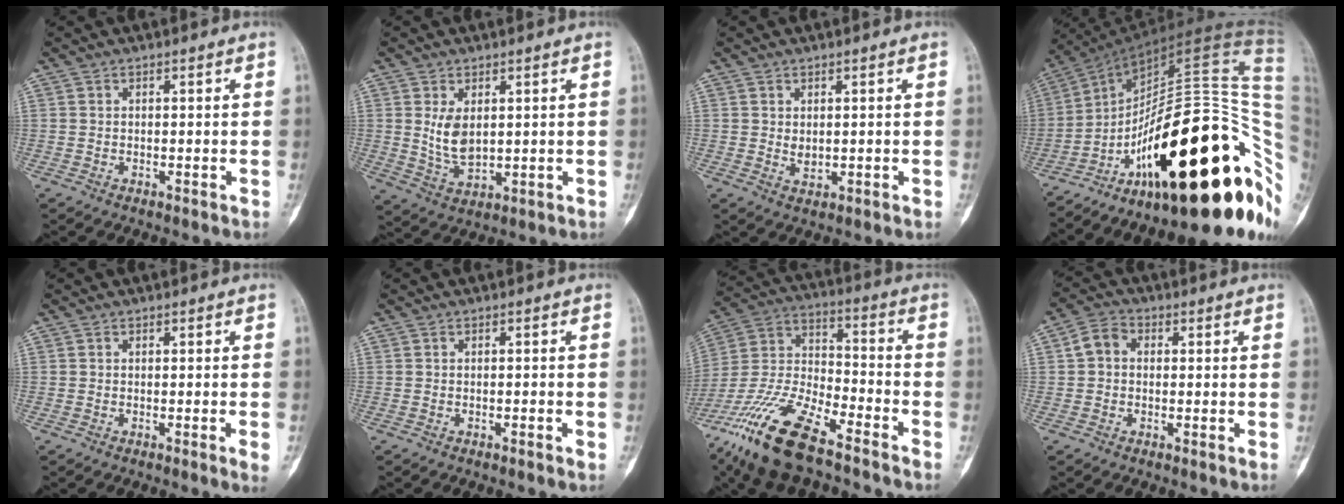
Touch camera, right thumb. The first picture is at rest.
{"total": 6.1, "force": [1.4, 3.5, 4.8], "torque": [-0.077, -0.017, 0.039]}
{"total": 1.8, "force": [0.3, 1.0, 1.4], "torque": [-0.023, -0.007, 0.011]}
{"total": 42.5, "force": [-11.8, 15.4, 37.8], "torque": [-0.451, 0.092, -0.177]}
{"total": 1.9, "force": [-0.6, -0.1, 1.8], "torque": [-0.028, -0.006, -0.006]}
{"total": 1.1, "force": [-0.5, 0.2, 1.0], "torque": [-0.022, 0.004, -0.004]}
{"total": 19.6, "force": [-13.4, 5.9, 13.1], "torque": [-0.285, 0.043, -0.253]}
{"total": 4.4, "force": [0.3, 3.6, 2.6], "torque": [-0.041, 0.015, -0.002]}